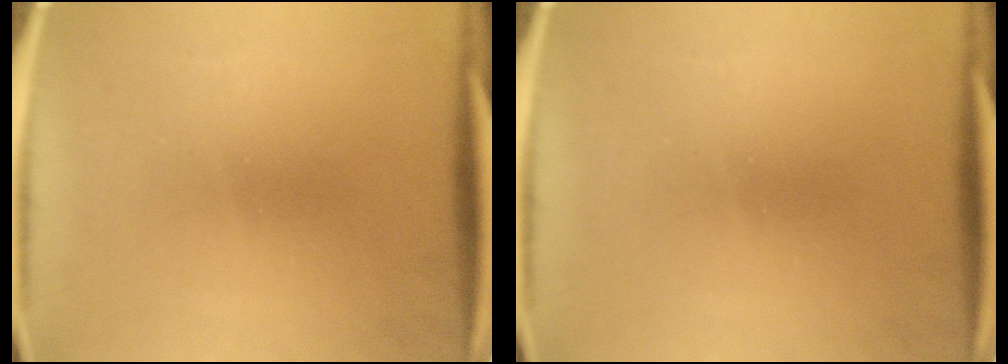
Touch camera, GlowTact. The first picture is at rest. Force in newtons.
{"total": 0.0}